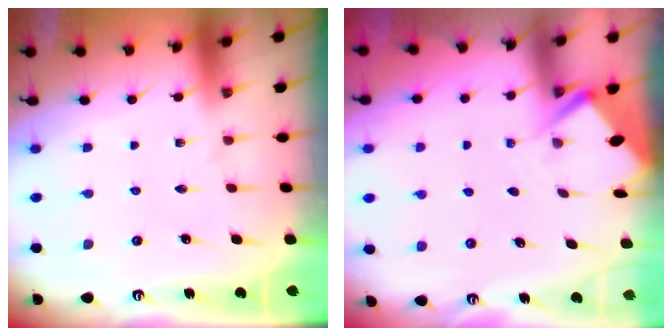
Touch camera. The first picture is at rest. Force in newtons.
{"total": 2.7, "press": 2.7, "slide": 0.3}